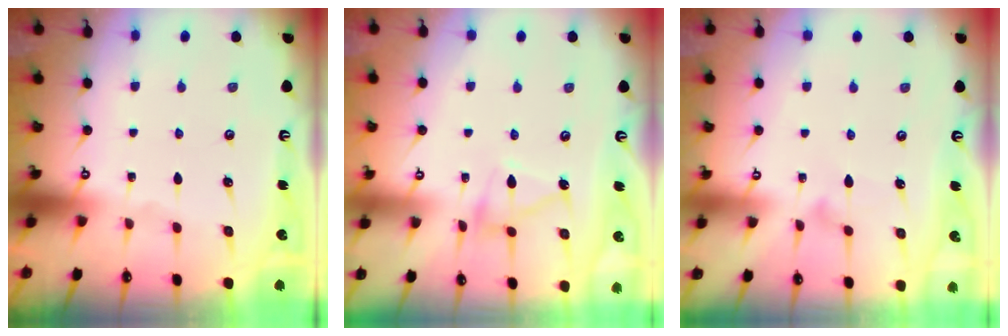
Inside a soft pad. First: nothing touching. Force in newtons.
{"total": 9.3, "press": 9.3, "slide": 0.6}
{"total": 5.9, "press": 5.9, "slide": 0.3}